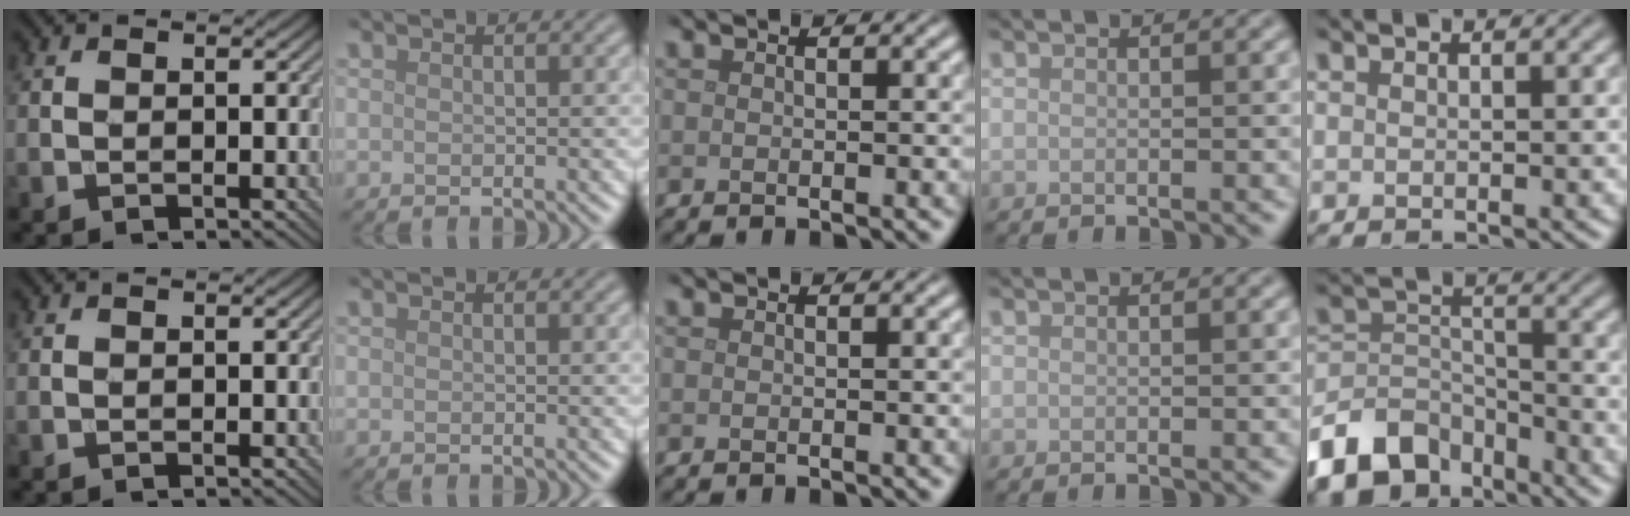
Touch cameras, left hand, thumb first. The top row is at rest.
{"little": {"total": 8.5, "force": [-6.1, 4.8, 3.3], "torque": [-0.060, -0.003, -0.128]}}